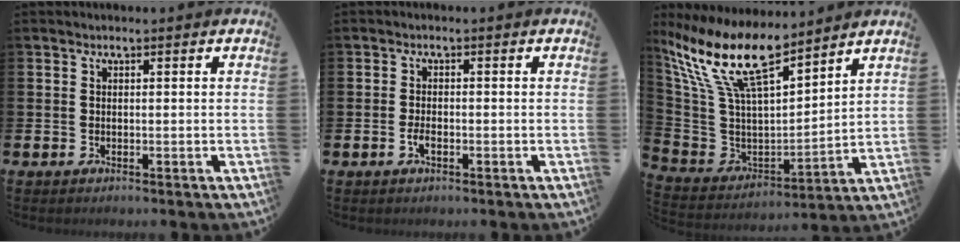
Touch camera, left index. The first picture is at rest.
{"total": 1.8, "force": [-0.7, 0.8, 1.4], "torque": [-0.029, 0.001, -0.013]}
{"total": 13.5, "force": [10.6, 3.9, 7.4], "torque": [-0.191, -0.056, 0.191]}